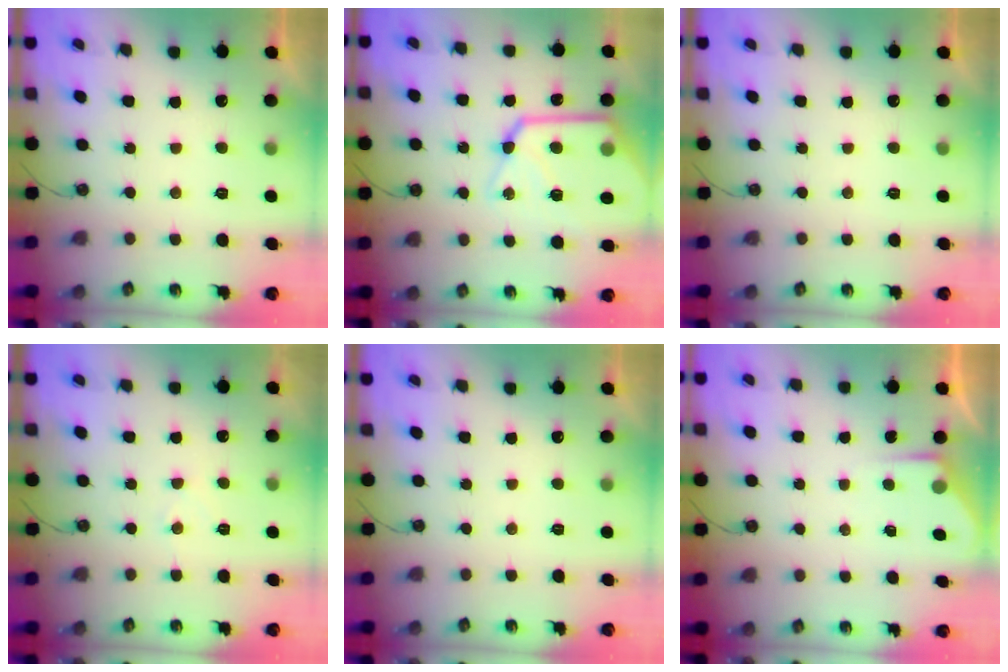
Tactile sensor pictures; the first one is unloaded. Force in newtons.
{"total": 18.9, "press": 18.8, "slide": 2.0}
{"total": 0.0}
{"total": 3.7, "press": 3.6, "slide": 0.6}
{"total": 0.0}
{"total": 2.8, "press": 2.8, "slide": 0.4}